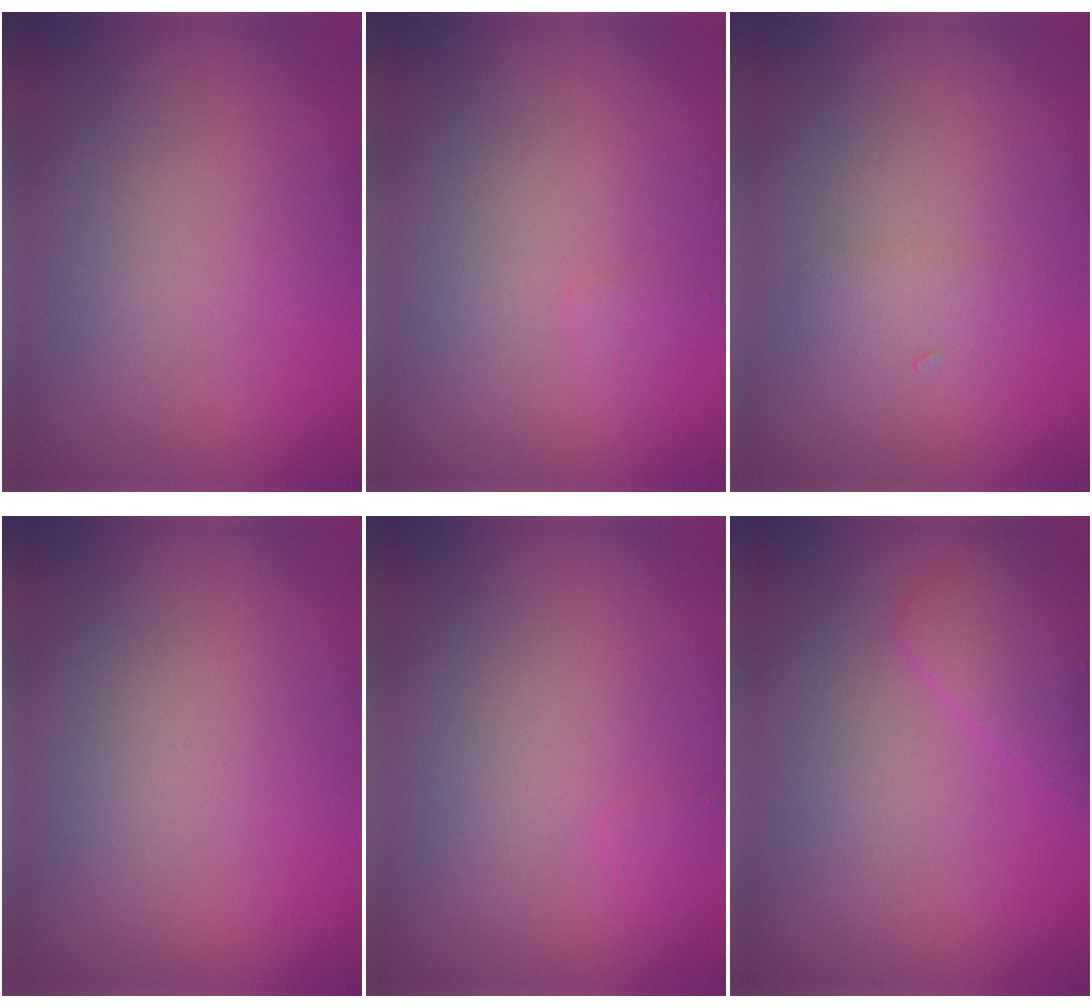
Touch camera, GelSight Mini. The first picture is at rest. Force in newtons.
{"total": 0.7, "press": 0.7, "slide": 0.0}
{"total": 1.3, "press": 1.3, "slide": 0.1}
{"total": 0.0}
{"total": 0.6, "press": 0.6, "slide": 0.0}
{"total": 2.8, "press": 2.8, "slide": 0.1}